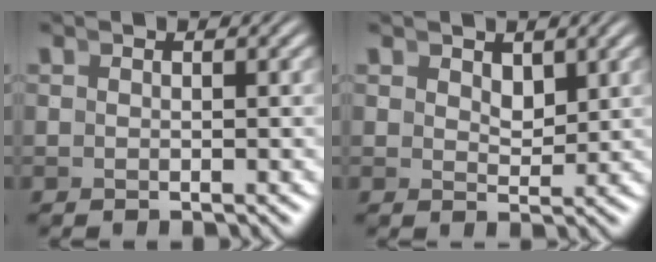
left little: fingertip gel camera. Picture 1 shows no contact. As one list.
[{"total": 1.4, "force": [1.3, -0.1, 0.5], "torque": [0.006, -0.009, 0.029]}]